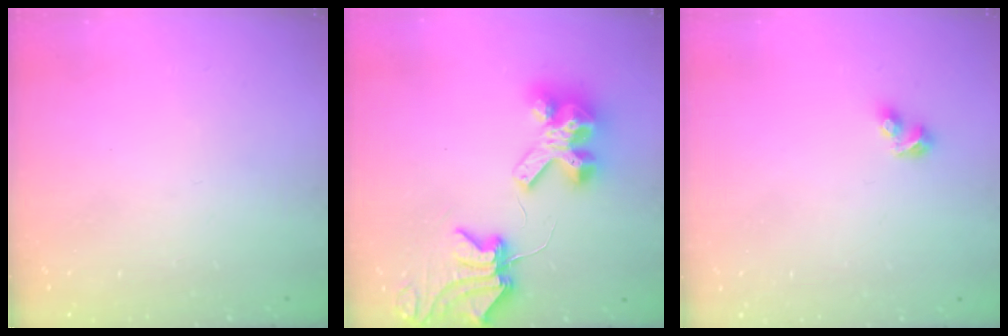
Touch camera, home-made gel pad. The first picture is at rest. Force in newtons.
{"total": 10.0, "press": 9.9, "slide": 1.6}
{"total": 3.8, "press": 3.8, "slide": 0.3}